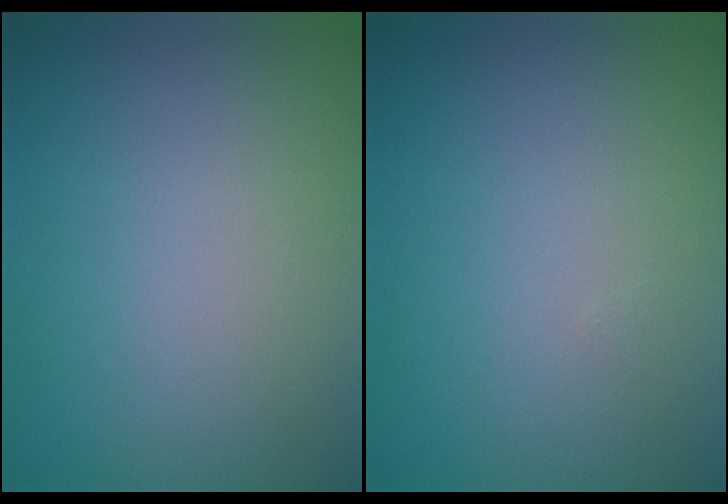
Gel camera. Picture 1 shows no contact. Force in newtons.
{"total": 0.0}